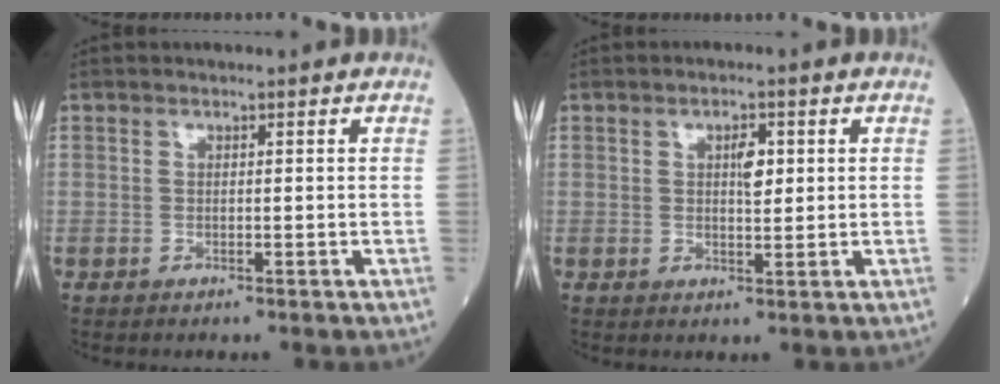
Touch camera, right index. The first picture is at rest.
{"total": 2.8, "force": [0.7, 1.1, 2.5], "torque": [-0.040, 0.002, 0.012]}